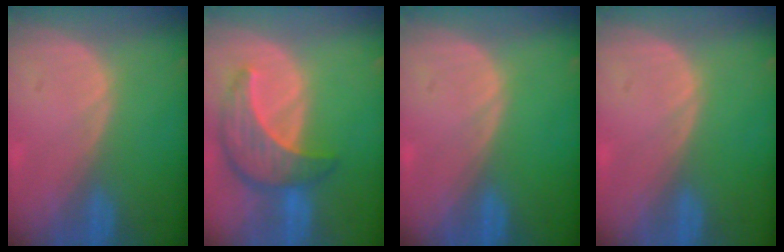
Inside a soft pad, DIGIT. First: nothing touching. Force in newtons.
{"total": 8.7, "press": 7.9, "slide": 3.7}
{"total": 0.0}
{"total": 0.0}